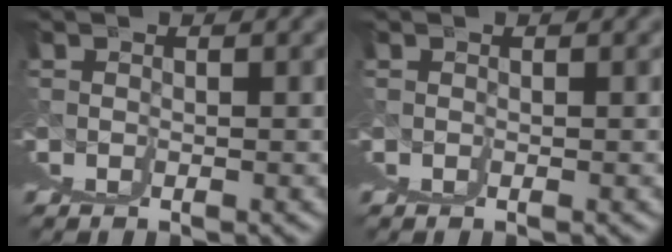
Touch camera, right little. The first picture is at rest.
{"total": 0.0}